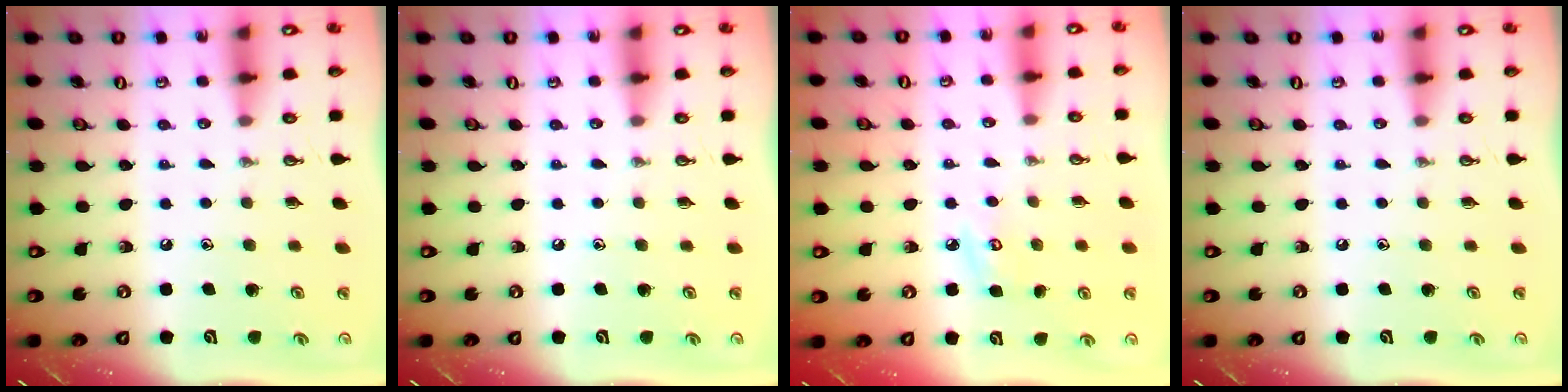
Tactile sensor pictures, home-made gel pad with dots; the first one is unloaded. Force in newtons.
{"total": 0.0}
{"total": 4.9, "press": 4.9, "slide": 0.4}
{"total": 0.0}